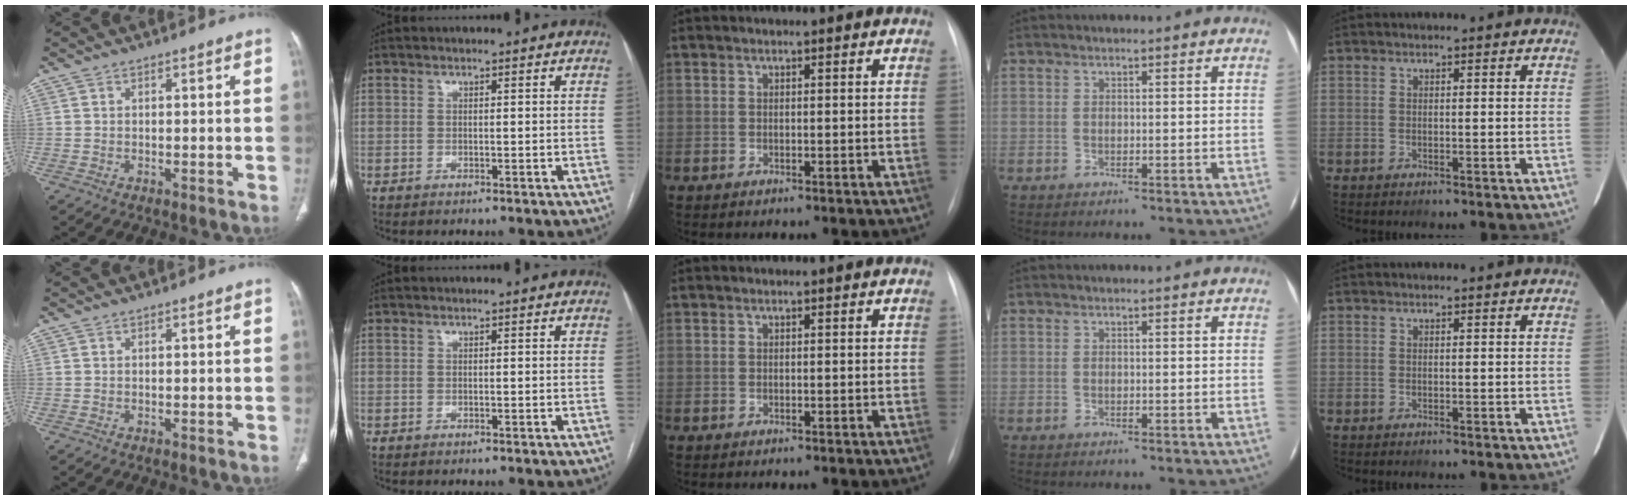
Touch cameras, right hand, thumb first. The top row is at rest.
{}